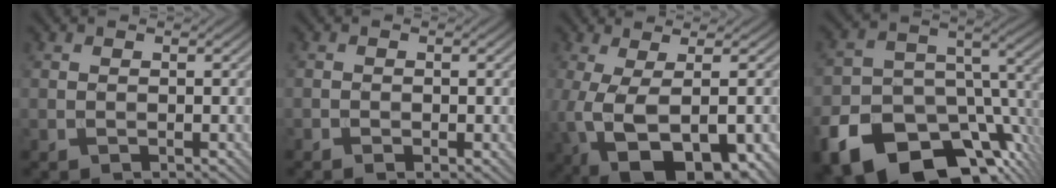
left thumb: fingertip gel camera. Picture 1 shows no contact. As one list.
[{"total": 1.0, "force": [-0.5, 0.6, 0.7], "torque": [-0.012, -0.002, -0.008]}, {"total": 13.6, "force": [-4.8, 5.9, 11.3], "torque": [-0.235, -0.043, -0.050]}, {"total": 19.2, "force": [-11.5, 11.9, 9.8], "torque": [-0.198, -0.050, -0.159]}]